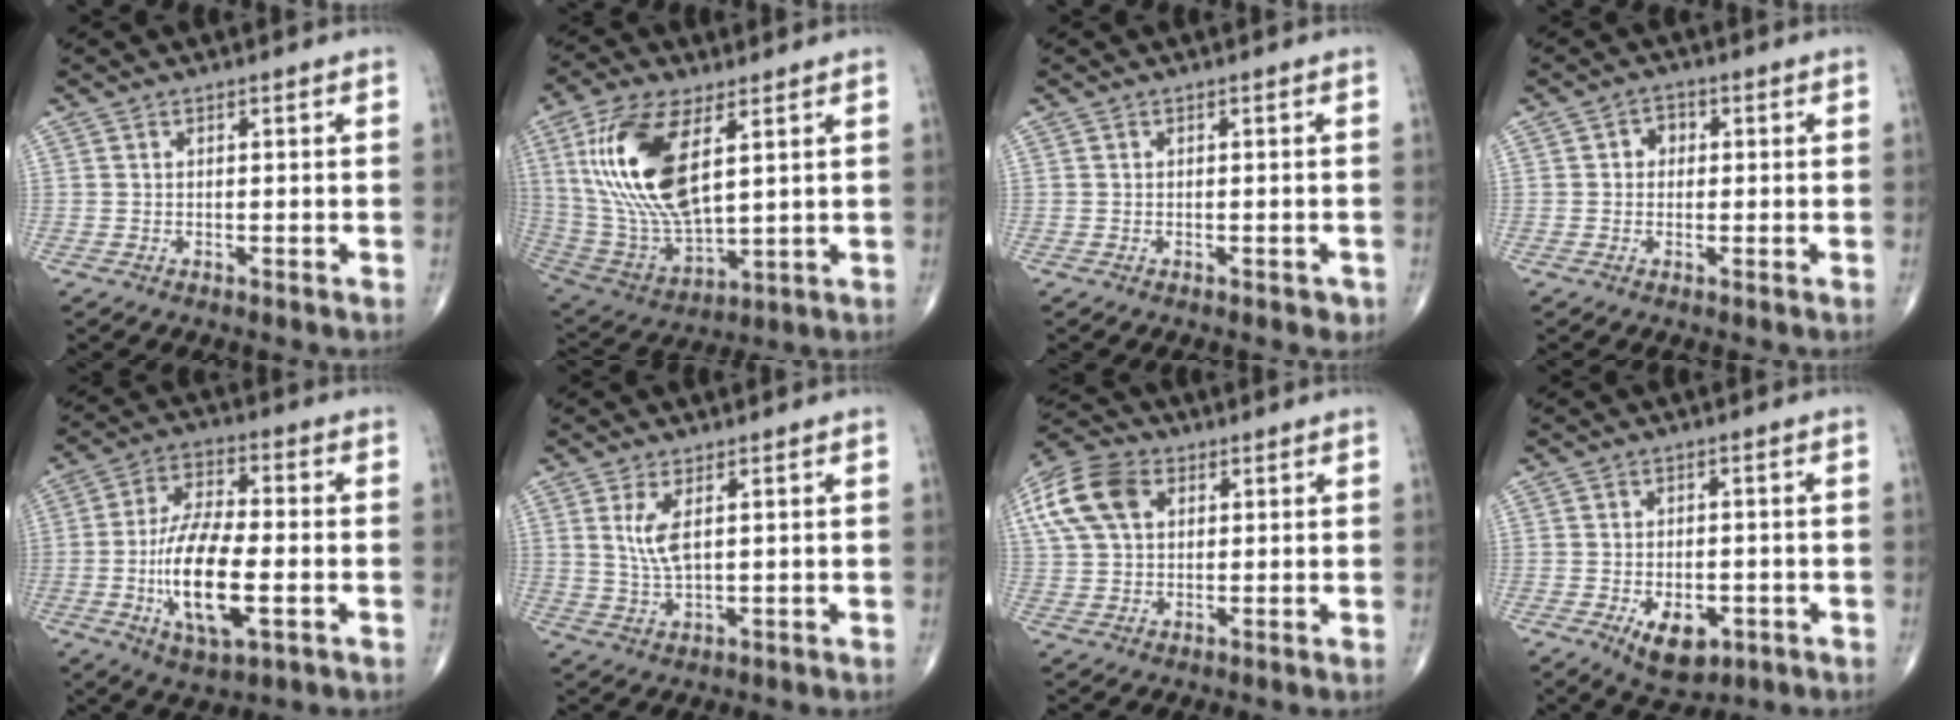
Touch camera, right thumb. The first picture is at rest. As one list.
[{"total": 20.4, "force": [6.1, 9.0, 17.2], "torque": [-0.354, -0.026, 0.123]}, {"total": 1.0, "force": [-0.5, 0.7, 0.6], "torque": [-0.001, 0.002, -0.005]}, {"total": 2.7, "force": [0.3, 2.3, 1.4], "torque": [-0.003, 0.008, -0.002]}, {"total": 16.1, "force": [-3.5, 6.2, 14.5], "torque": [-0.271, 0.009, -0.060]}, {"total": 5.0, "force": [1.6, 1.8, 4.4], "torque": [-0.093, -0.012, 0.040]}, {"total": 14.1, "force": [4.7, 9.6, 9.2], "torque": [-0.201, 0.016, 0.084]}, {"total": 7.2, "force": [-2.7, 4.2, 5.2], "torque": [-0.068, 0.002, -0.030]}]